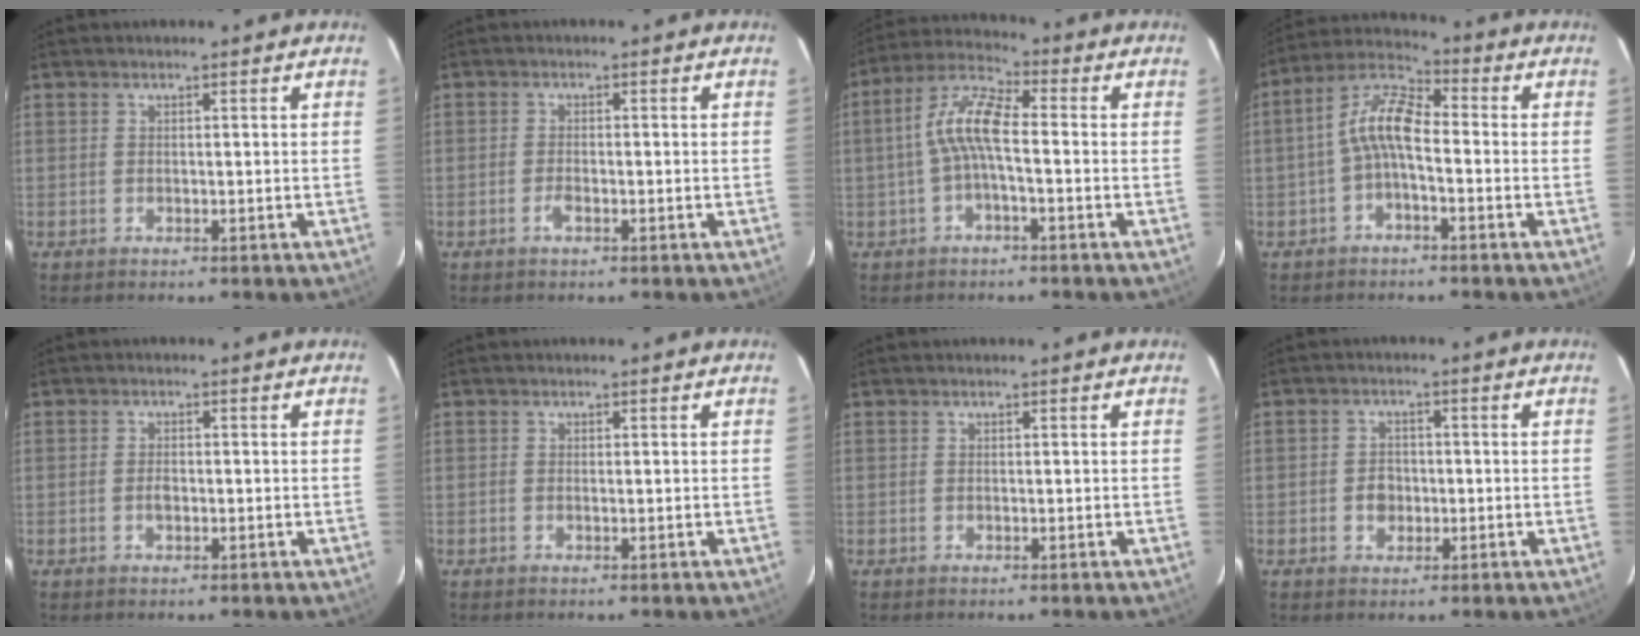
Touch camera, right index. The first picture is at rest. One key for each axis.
{"total": 1.9, "fx": -1.0, "fy": 0.7, "fz": 1.4, "tx": -0.033, "ty": 0.000, "tz": -0.019}
{"total": 7.9, "fx": -1.0, "fy": 2.2, "fz": 7.5, "tx": -0.167, "ty": 0.020, "tz": -0.022}
{"total": 7.7, "fx": -1.7, "fy": 3.1, "fz": 6.9, "tx": -0.150, "ty": 0.024, "tz": -0.038}
{"total": 1.9, "fx": -0.5, "fy": 1.1, "fz": 1.4, "tx": -0.028, "ty": 0.002, "tz": -0.009}
{"total": 0.0}
{"total": 0.0}
{"total": 3.5, "fx": -0.8, "fy": 2.9, "fz": 1.7, "tx": -0.032, "ty": 0.007, "tz": -0.010}